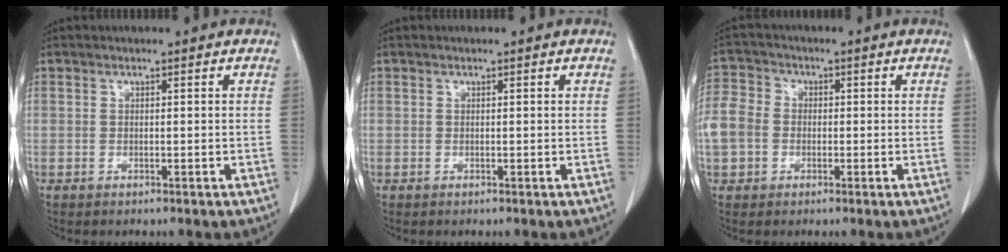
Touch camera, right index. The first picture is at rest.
{"total": 0.0}
{"total": 8.7, "force": [-0.9, 7.6, 4.0], "torque": [-0.113, 0.027, -0.019]}